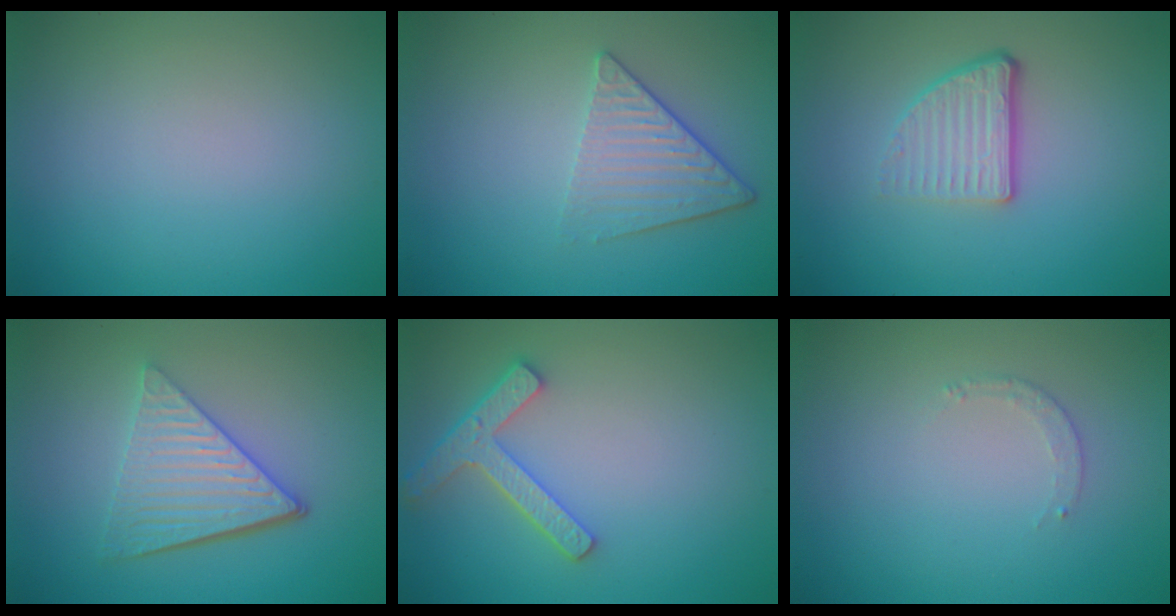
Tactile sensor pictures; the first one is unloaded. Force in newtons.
{"total": 3.3, "press": 2.9, "slide": 1.6}
{"total": 3.8, "press": 2.4, "slide": 2.9}
{"total": 5.4, "press": 3.9, "slide": 3.7}
{"total": 3.7, "press": 3.0, "slide": 2.1}
{"total": 0.6, "press": 0.5, "slide": 0.3}